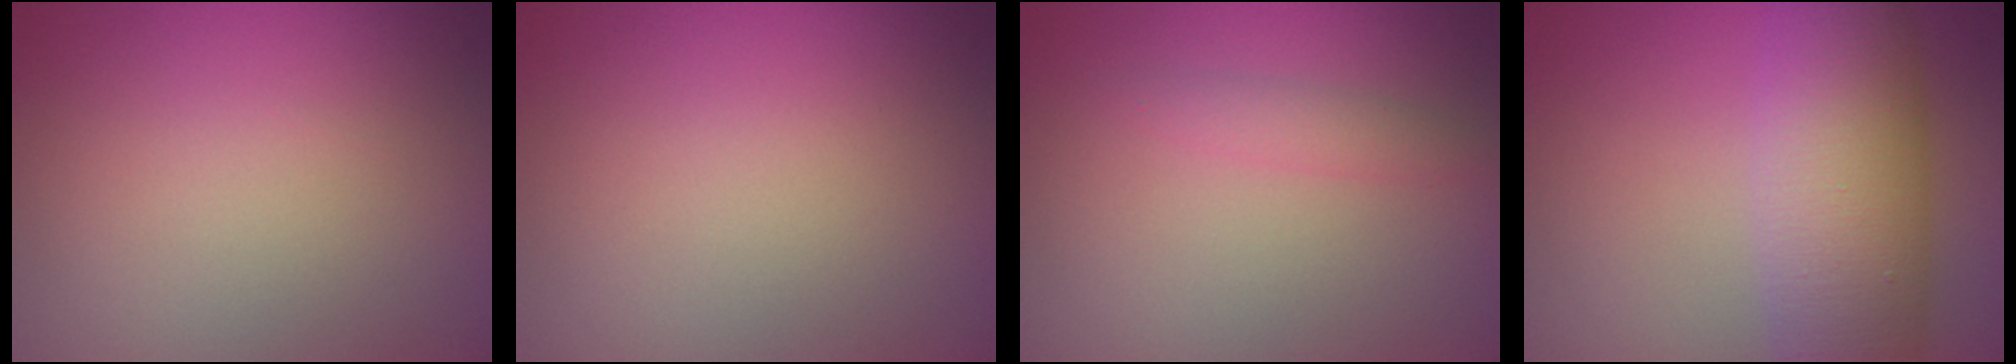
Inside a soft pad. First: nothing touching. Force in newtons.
{"total": 0.0}
{"total": 1.3, "press": 1.3, "slide": 0.1}
{"total": 9.3, "press": 9.3, "slide": 0.2}